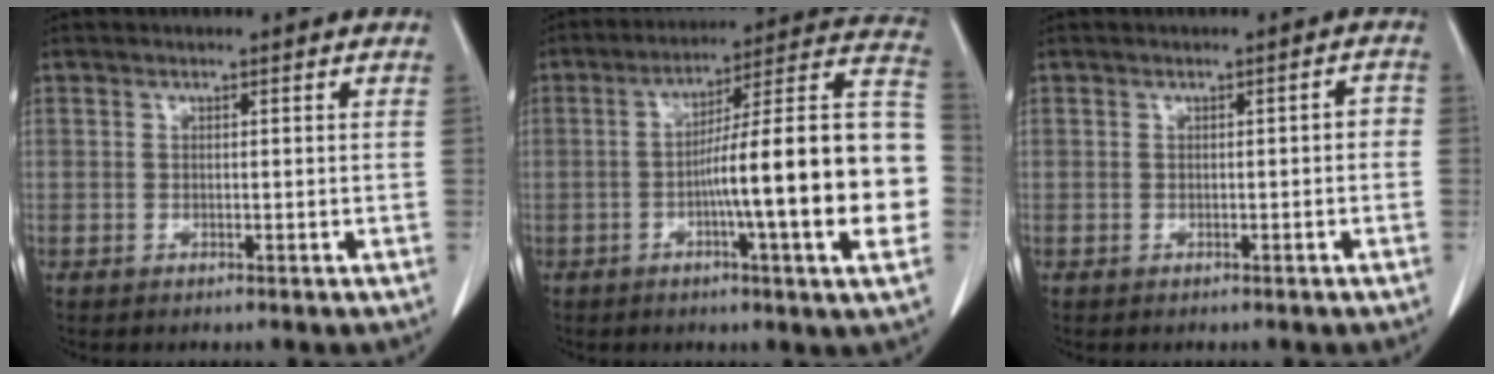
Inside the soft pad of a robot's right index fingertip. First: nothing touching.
{"total": 22.1, "force": [-3.5, 0.5, 21.8], "torque": [-0.240, 0.027, -0.057]}
{"total": 1.4, "force": [-0.4, 0.6, 1.2], "torque": [-0.011, 0.005, -0.005]}